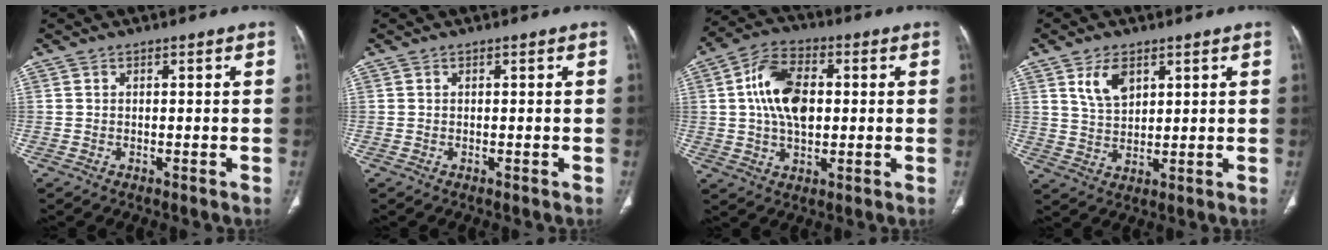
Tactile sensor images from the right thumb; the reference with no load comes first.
{"total": 0.0}
{"total": 12.7, "force": [1.6, 7.6, 10.0], "torque": [-0.172, 0.011, 0.025]}
{"total": 6.3, "force": [3.1, 3.6, 4.1], "torque": [-0.063, -0.017, 0.066]}